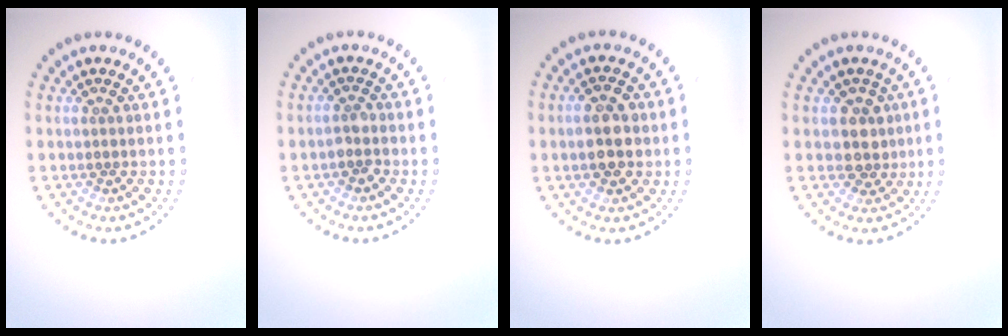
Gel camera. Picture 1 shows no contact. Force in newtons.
{"total": 1.5, "press": 1.3, "slide": 0.9}
{"total": 3.2, "press": 3.2, "slide": 0.1}
{"total": 2.2, "press": 1.9, "slide": 1.2}